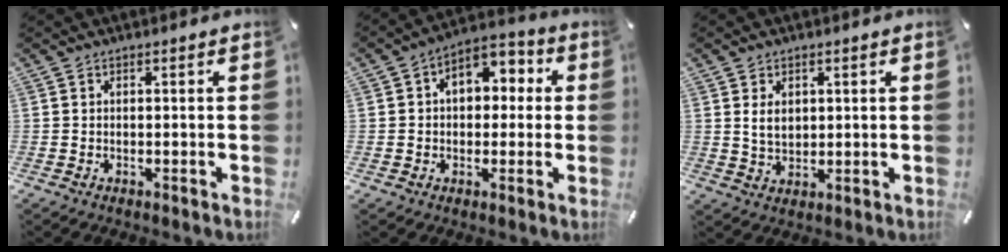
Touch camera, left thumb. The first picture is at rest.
{"total": 7.2, "force": [0.6, 6.0, 3.9], "torque": [-0.057, 0.008, 0.007]}
{"total": 4.1, "force": [1.4, 3.0, 2.4], "torque": [-0.052, -0.001, 0.021]}